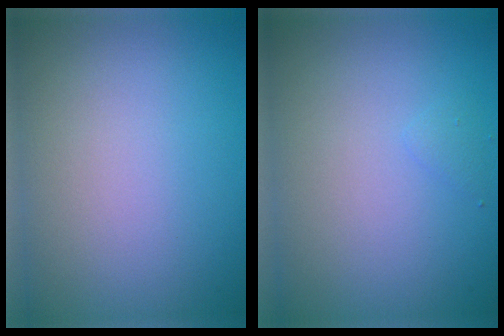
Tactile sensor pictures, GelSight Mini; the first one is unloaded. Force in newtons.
{"total": 0.6, "press": 0.6, "slide": 0.0}